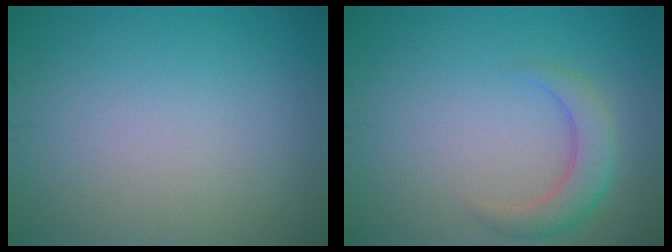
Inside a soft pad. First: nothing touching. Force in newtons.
{"total": 2.9, "press": 2.9, "slide": 0.2}